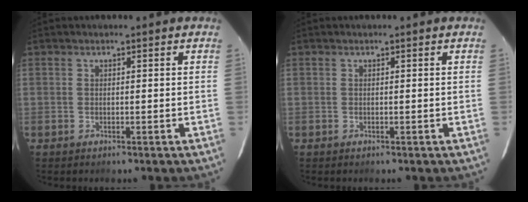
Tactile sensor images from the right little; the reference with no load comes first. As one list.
[{"total": 0.0}]